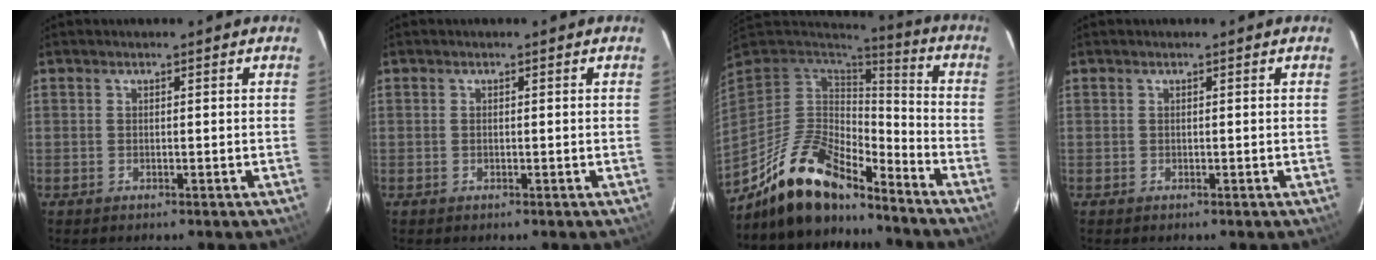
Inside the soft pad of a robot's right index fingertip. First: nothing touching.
{"total": 0.0}
{"total": 16.5, "force": [-13.0, 5.3, 8.7], "torque": [-0.182, -0.011, -0.240]}
{"total": 0.0}